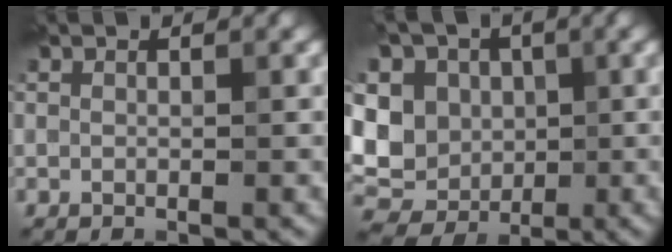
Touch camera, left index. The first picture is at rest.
{"total": 10.6, "force": [1.5, 8.7, 5.9], "torque": [-0.103, 0.011, 0.006]}